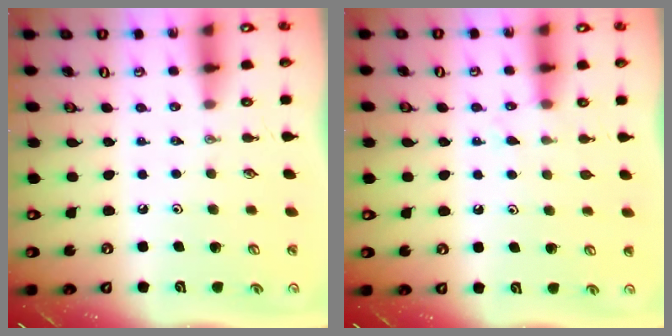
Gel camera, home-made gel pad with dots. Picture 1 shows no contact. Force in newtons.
{"total": 5.3, "press": 5.2, "slide": 0.7}